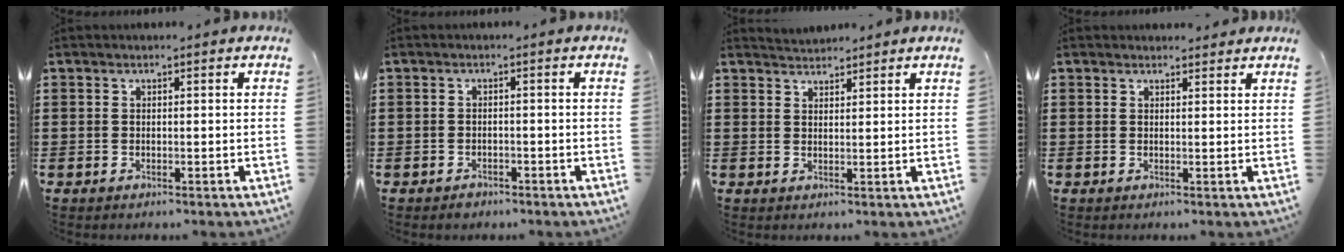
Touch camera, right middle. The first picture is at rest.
{"total": 1.0, "force": [-0.9, 0.5, 0.1], "torque": [-0.005, -0.002, -0.020]}
{"total": 2.1, "force": [2.1, 0.2, -0.2], "torque": [-0.001, 0.002, 0.040]}
{"total": 1.3, "force": [1.2, 0.2, 0.0], "torque": [0.006, -0.002, 0.022]}